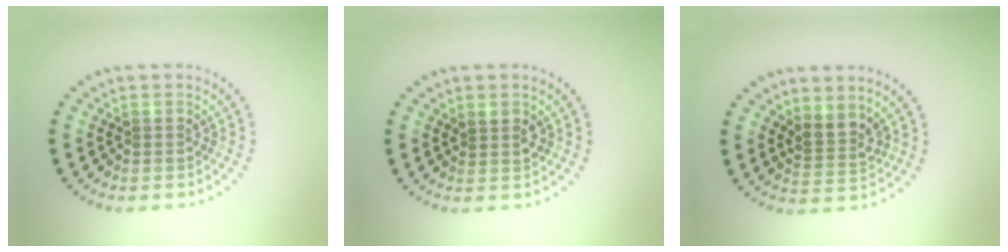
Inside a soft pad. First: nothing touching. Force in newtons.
{"total": 1.3, "press": 1.1, "slide": 0.7}
{"total": 2.4, "press": 1.7, "slide": 1.7}